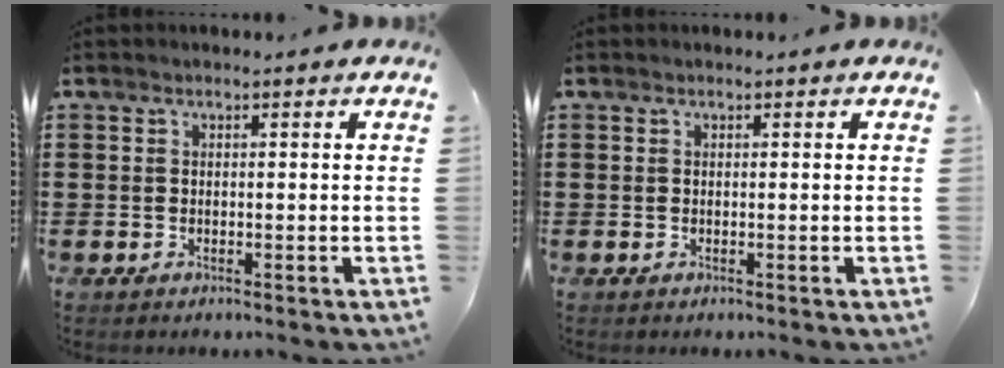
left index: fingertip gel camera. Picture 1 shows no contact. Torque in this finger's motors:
{"motor_torque": [-0.30, 0.33, -0.04, -0.01]}